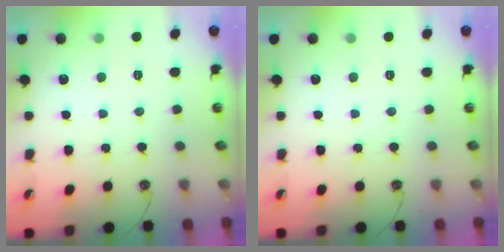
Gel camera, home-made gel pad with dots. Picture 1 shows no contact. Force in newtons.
{"total": 0.0}